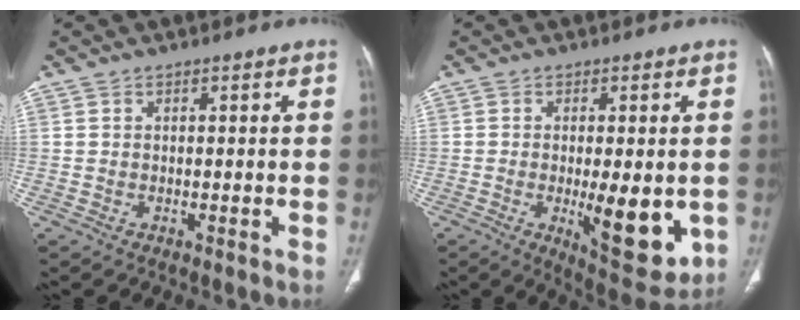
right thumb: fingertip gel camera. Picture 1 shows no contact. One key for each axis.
{"total": 12.8, "fx": -2.4, "fy": 4.6, "fz": 11.8, "tx": -0.147, "ty": -0.024, "tz": -0.022}